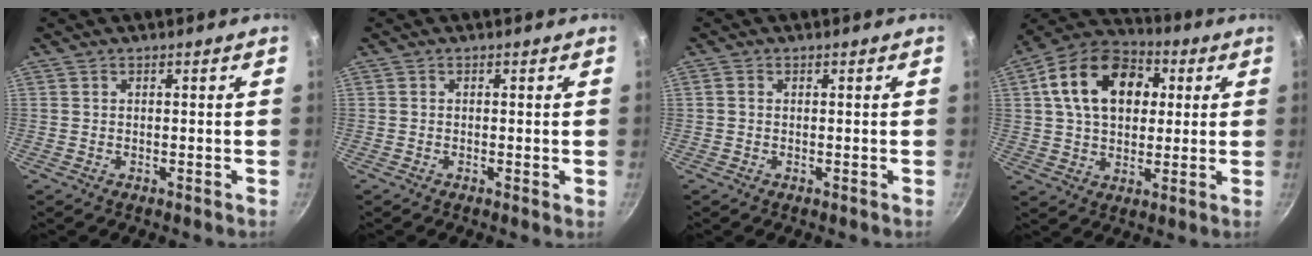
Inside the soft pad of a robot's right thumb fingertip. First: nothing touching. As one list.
[{"total": 0.6, "force": [-0.1, 0.1, 0.6], "torque": [-0.008, -0.001, -0.004]}, {"total": 0.8, "force": [0.0, 0.6, 0.4], "torque": [-0.007, 0.004, -0.001]}, {"total": 18.4, "force": [4.5, 12.7, 12.5], "torque": [-0.184, 0.020, 0.060]}]